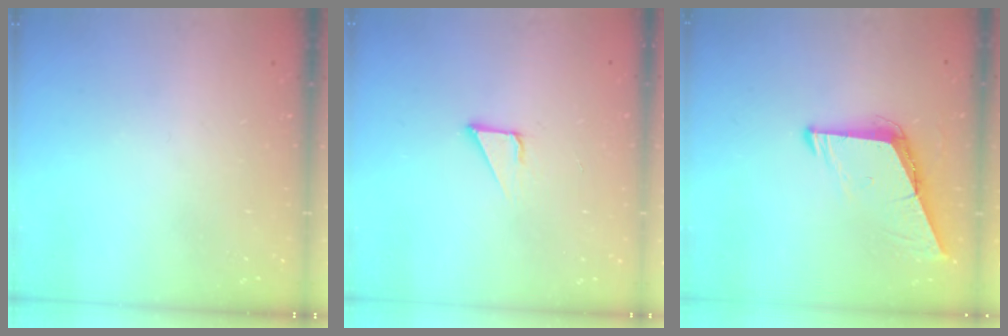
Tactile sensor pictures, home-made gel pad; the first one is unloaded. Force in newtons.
{"total": 3.2, "press": 3.2, "slide": 0.2}
{"total": 8.6, "press": 8.5, "slide": 0.8}